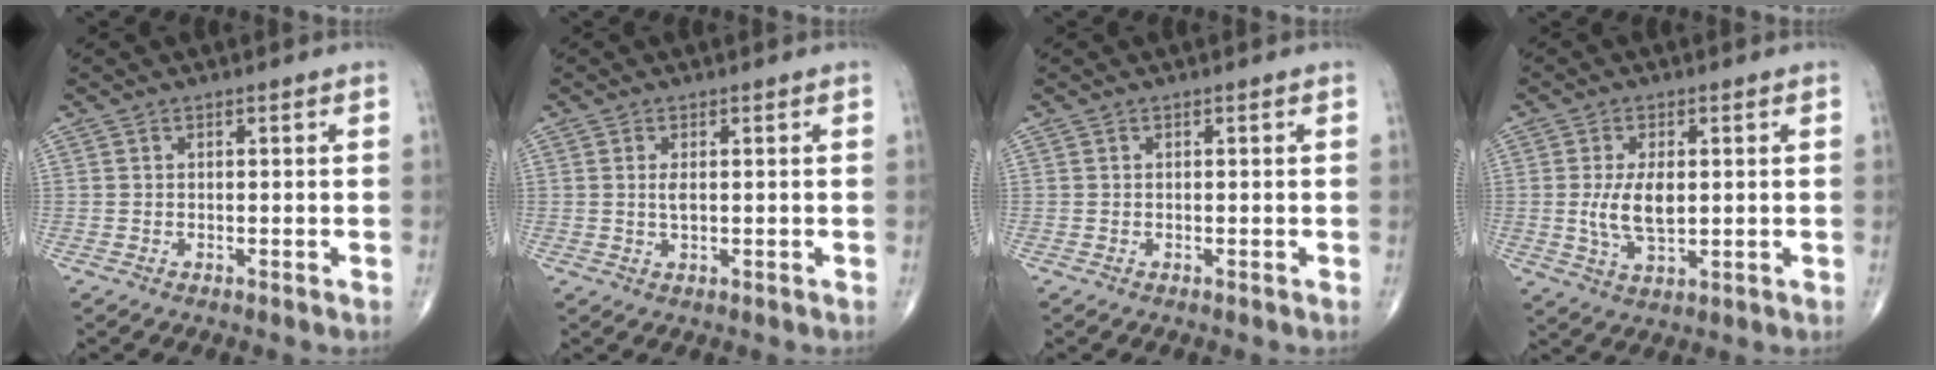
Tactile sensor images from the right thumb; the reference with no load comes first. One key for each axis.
{"total": 1.9, "fx": 0.3, "fy": 0.7, "fz": 1.8, "tx": -0.036, "ty": -0.004, "tz": 0.008}
{"total": 0.0}
{"total": 7.3, "fx": 0.3, "fy": 3.5, "fz": 6.4, "tx": -0.125, "ty": -0.011, "tz": 0.010}